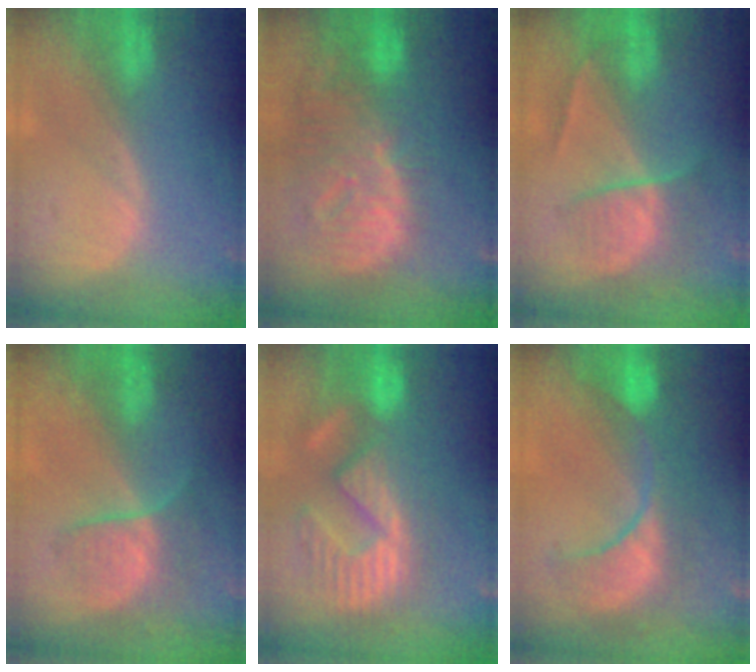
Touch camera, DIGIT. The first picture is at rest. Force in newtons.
{"total": 12.5, "press": 10.8, "slide": 6.3}
{"total": 6.8, "press": 6.0, "slide": 3.2}
{"total": 6.3, "press": 5.8, "slide": 2.3}
{"total": 11.3, "press": 10.9, "slide": 3.2}
{"total": 9.1, "press": 9.0, "slide": 1.1}